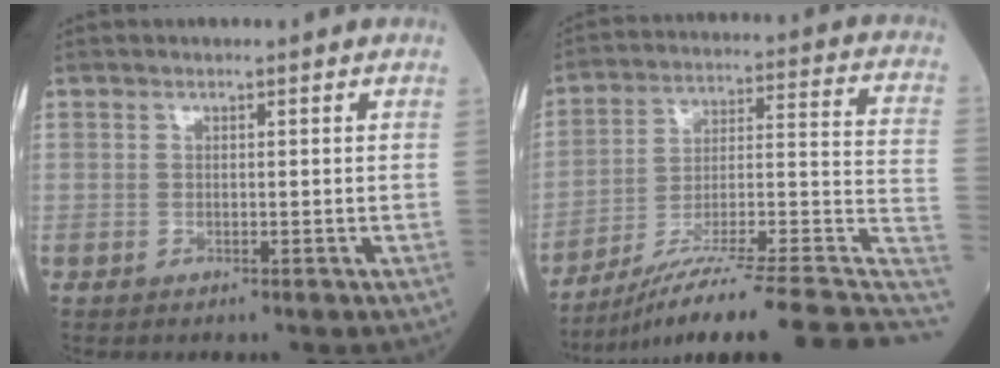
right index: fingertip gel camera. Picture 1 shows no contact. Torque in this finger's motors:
{"motor_torque": [-0.24, -0.38, 0.09, 0.10]}